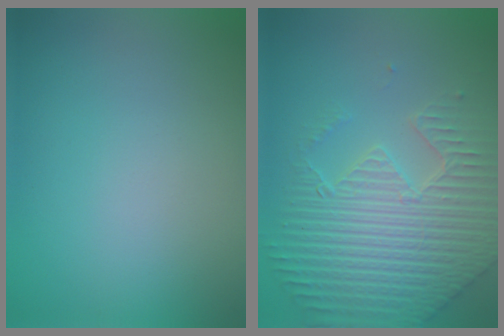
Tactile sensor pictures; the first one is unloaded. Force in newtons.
{"total": 7.1, "press": 5.5, "slide": 4.5}